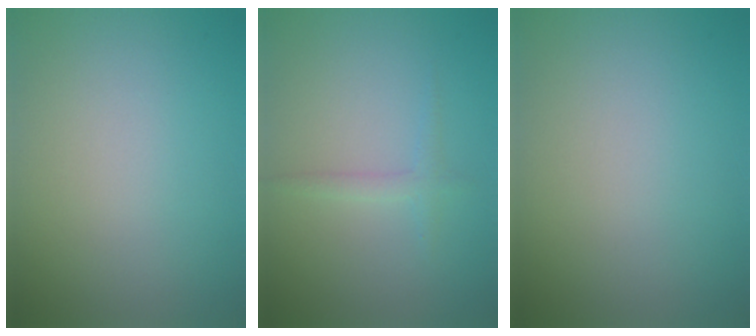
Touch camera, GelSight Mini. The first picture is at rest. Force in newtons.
{"total": 1.3, "press": 1.3, "slide": 0.1}
{"total": 0.0}